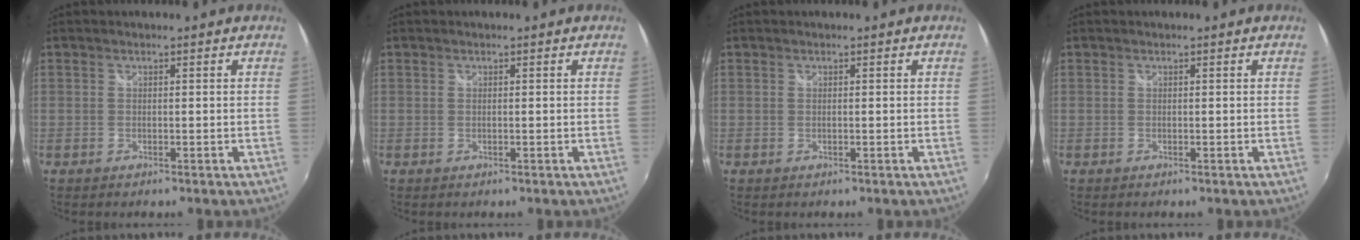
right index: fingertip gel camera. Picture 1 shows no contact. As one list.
[{"total": 0.0}, {"total": 0.0}, {"total": 0.0}]